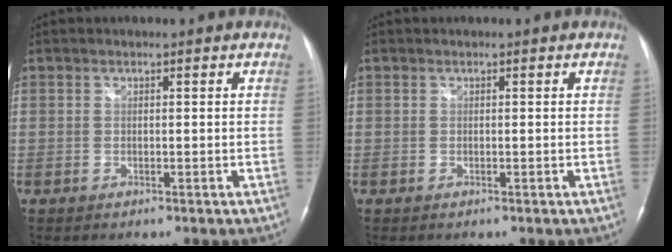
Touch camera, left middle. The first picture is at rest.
{"total": 0.0}